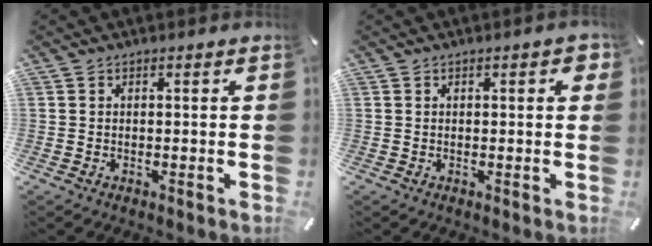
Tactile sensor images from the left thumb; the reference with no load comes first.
{"total": 2.2, "force": [0.5, 0.8, 2.0], "torque": [-0.024, 0.000, 0.003]}